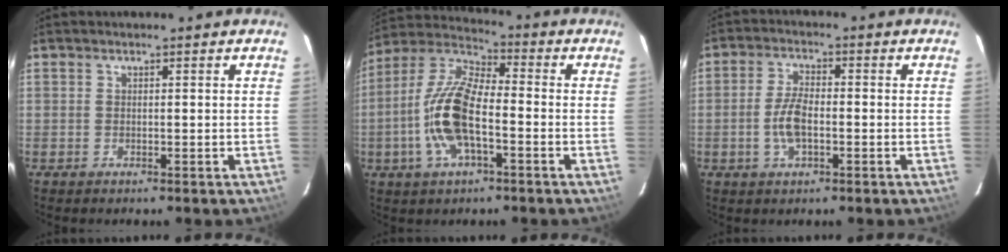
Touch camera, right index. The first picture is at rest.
{"total": 14.3, "force": [-3.8, 5.7, 12.6], "torque": [-0.264, 0.003, -0.080]}
{"total": 5.9, "force": [-1.5, 2.6, 5.1], "torque": [-0.108, 0.004, -0.028]}